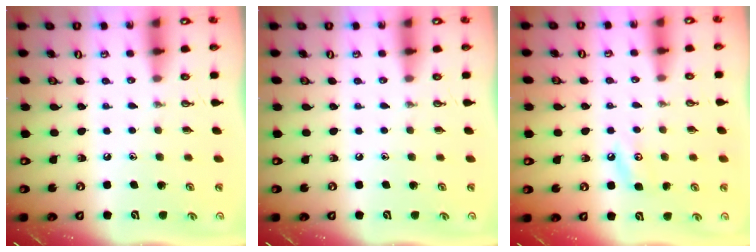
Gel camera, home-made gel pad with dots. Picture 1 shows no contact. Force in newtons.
{"total": 0.0}
{"total": 5.1, "press": 5.1, "slide": 0.6}